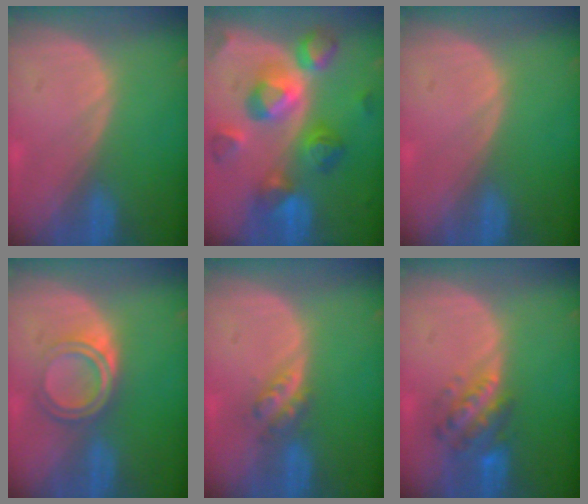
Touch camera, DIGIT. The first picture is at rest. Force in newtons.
{"total": 10.8, "press": 10.8, "slide": 0.8}
{"total": 0.0}
{"total": 4.7, "press": 4.6, "slide": 0.7}
{"total": 3.7, "press": 3.1, "slide": 1.9}
{"total": 6.0, "press": 5.8, "slide": 1.6}